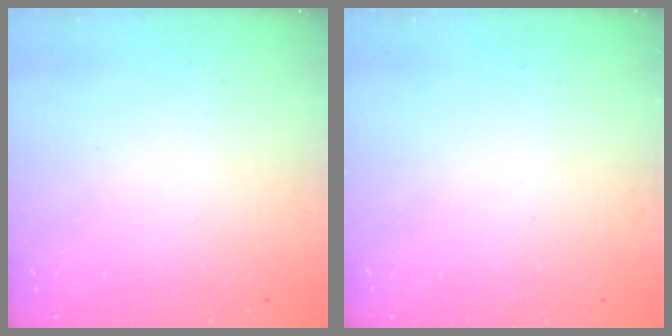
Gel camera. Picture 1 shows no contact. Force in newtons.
{"total": 0.0}